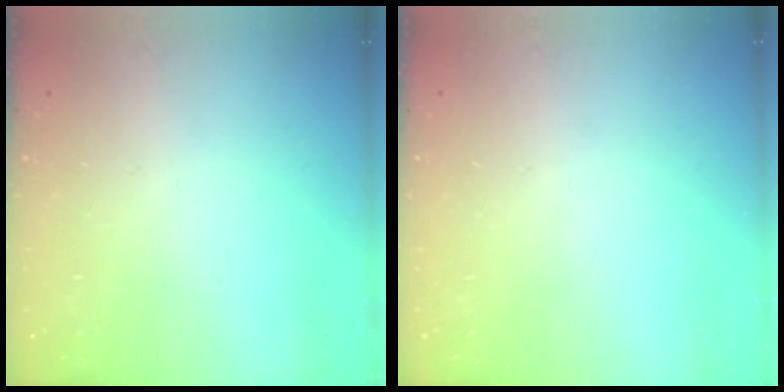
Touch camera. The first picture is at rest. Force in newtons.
{"total": 0.0}